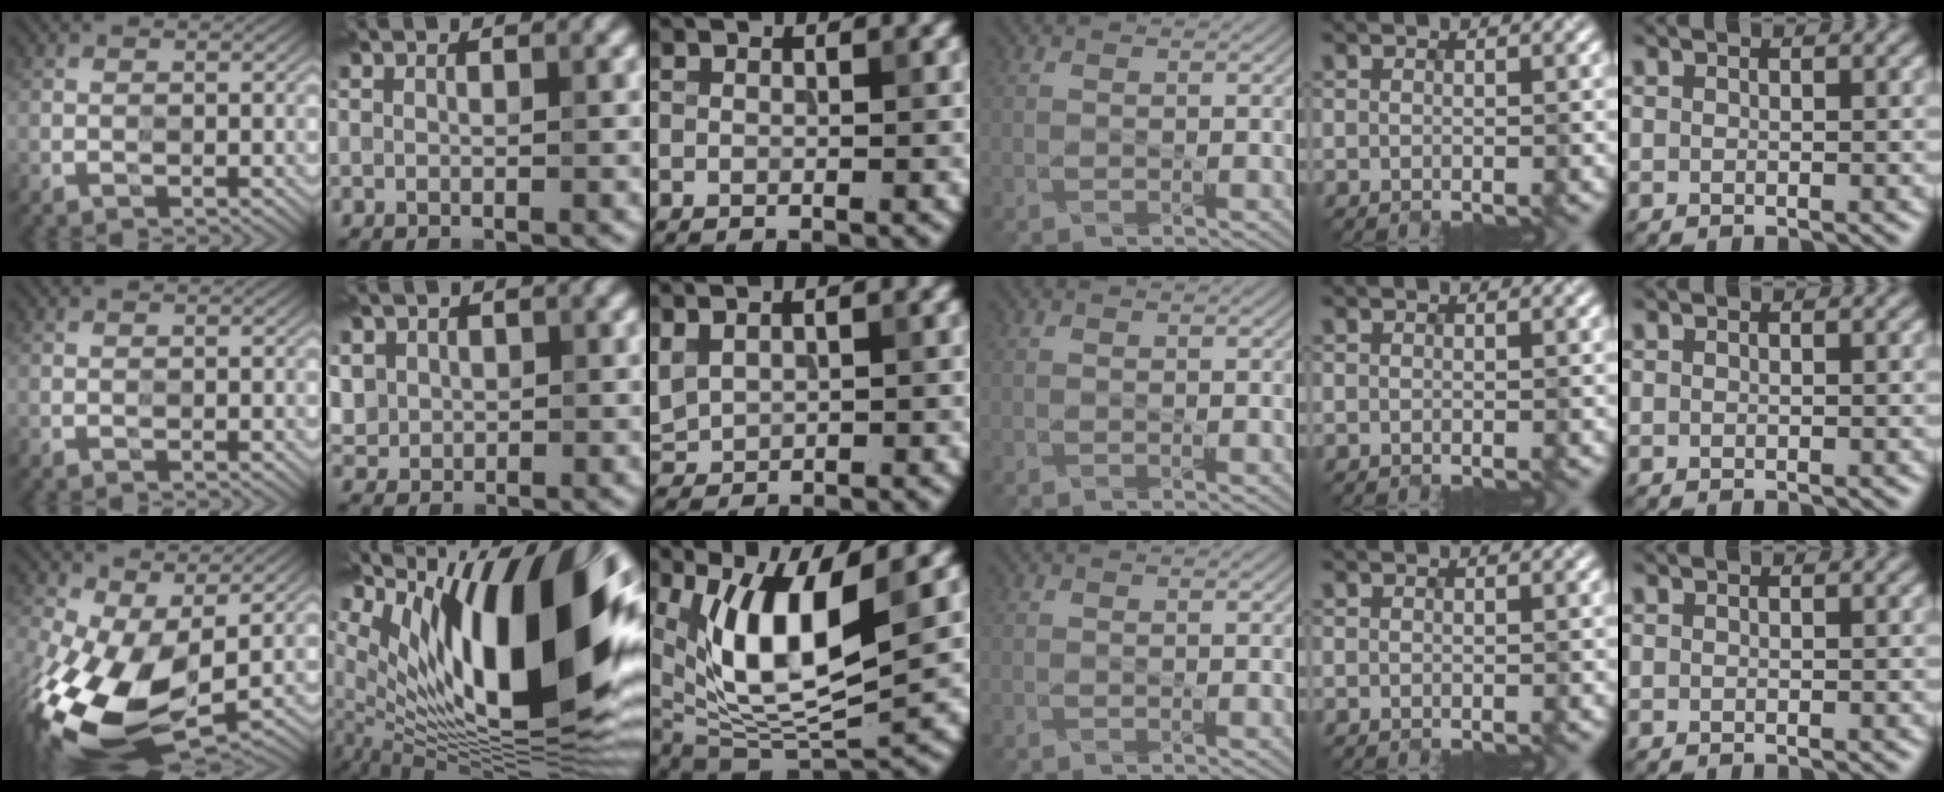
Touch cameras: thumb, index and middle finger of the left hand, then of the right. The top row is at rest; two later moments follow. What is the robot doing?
{"motion": "extract", "object": "ethernet cable"}